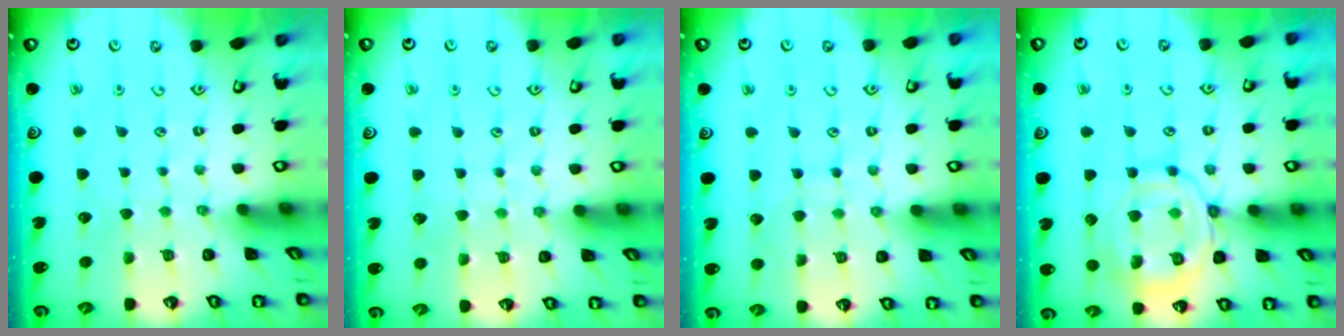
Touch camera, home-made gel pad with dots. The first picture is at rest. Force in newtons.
{"total": 5.4, "press": 5.3, "slide": 0.6}
{"total": 6.6, "press": 6.6, "slide": 0.5}
{"total": 13.9, "press": 13.8, "slide": 1.2}